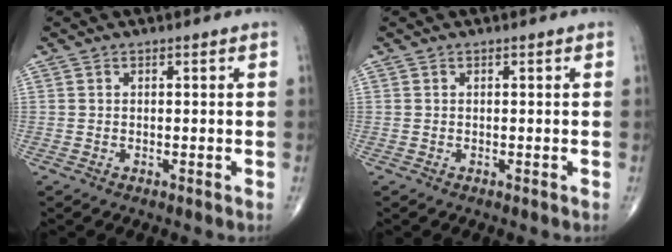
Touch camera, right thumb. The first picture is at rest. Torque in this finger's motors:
{"motor_torque": [-0.02, 0.02, -0.02, 0.00, 0.00]}